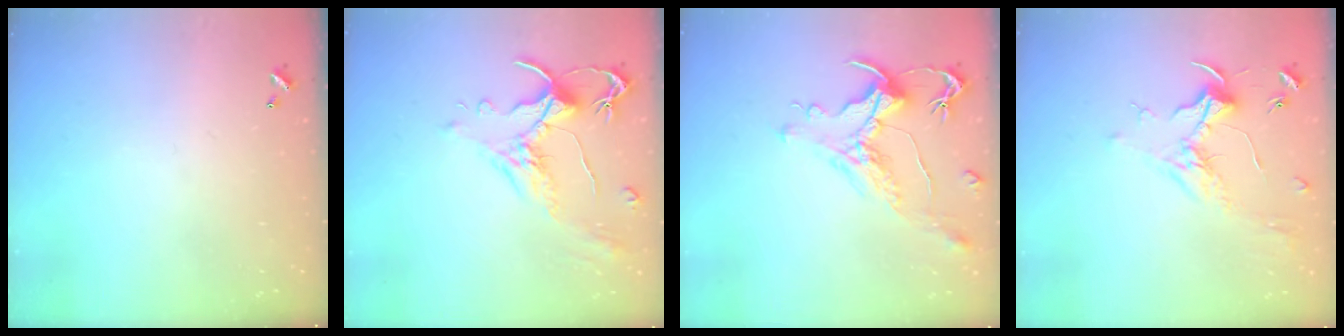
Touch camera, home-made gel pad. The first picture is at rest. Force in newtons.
{"total": 1.6, "press": 1.1, "slide": 1.1}
{"total": 1.7, "press": 1.1, "slide": 1.3}
{"total": 1.8, "press": 1.6, "slide": 0.8}